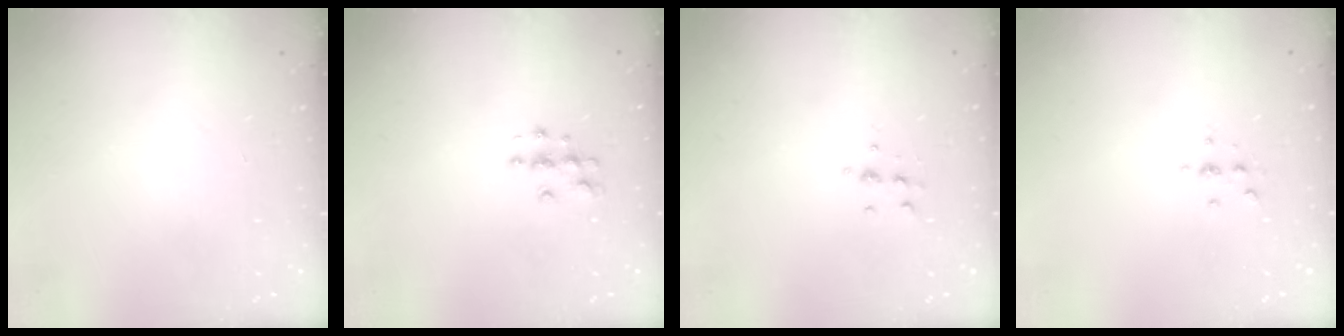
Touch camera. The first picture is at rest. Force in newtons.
{"total": 4.5, "press": 4.4, "slide": 0.4}
{"total": 5.8, "press": 5.8, "slide": 0.6}
{"total": 2.4, "press": 2.4, "slide": 0.3}